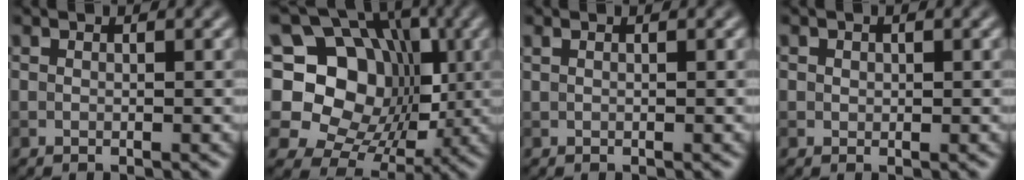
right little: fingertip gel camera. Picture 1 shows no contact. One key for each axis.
{"total": 12.9, "fx": 1.1, "fy": 10.9, "fz": 6.9, "tx": -0.119, "ty": 0.029, "tz": -0.009}
{"total": 0.0}
{"total": 0.7, "fx": 0.1, "fy": 0.6, "fz": 0.2, "tx": -0.004, "ty": -0.006, "tz": 0.008}